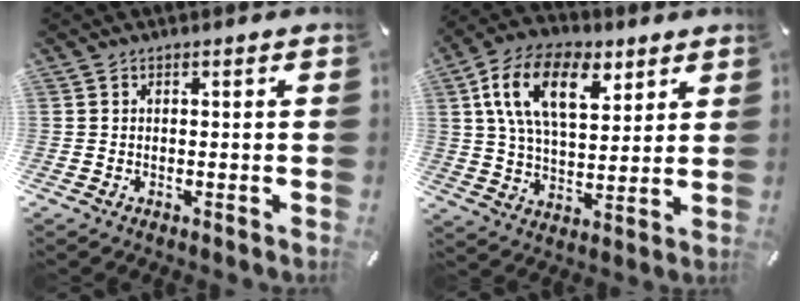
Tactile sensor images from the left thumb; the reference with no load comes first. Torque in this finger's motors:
{"motor_torque": [2.50, 2.51, 1.47, -1.30, 0.26]}